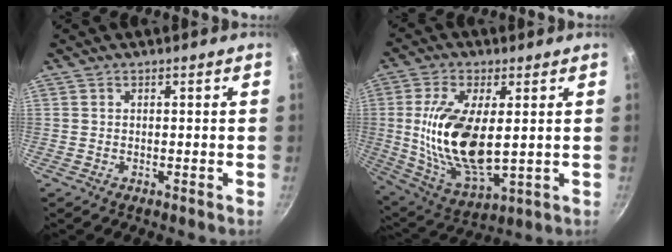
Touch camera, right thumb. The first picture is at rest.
{"total": 17.4, "force": [1.5, 7.9, 15.4], "torque": [-0.290, -0.013, 0.038]}